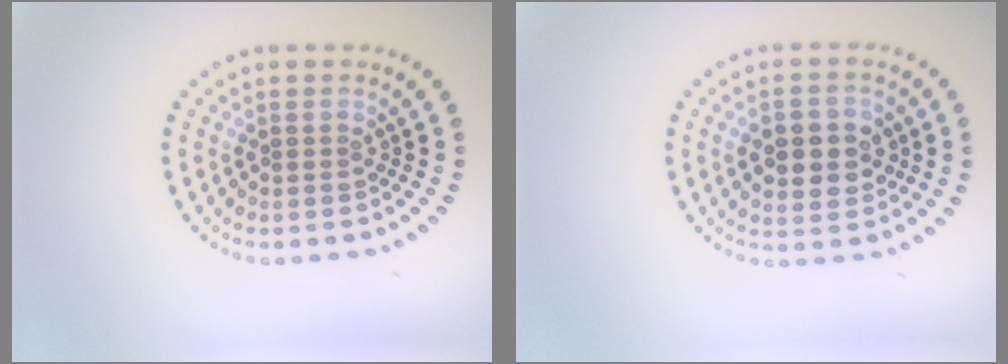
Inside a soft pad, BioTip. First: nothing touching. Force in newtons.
{"total": 4.4, "press": 4.3, "slide": 0.3}